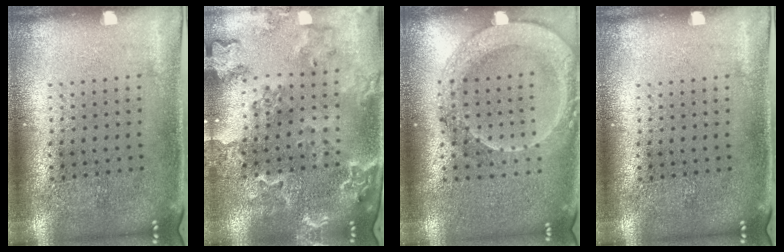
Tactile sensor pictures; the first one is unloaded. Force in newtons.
{"total": 1.9, "press": 1.9, "slide": 0.3}
{"total": 2.0, "press": 1.8, "slide": 0.7}
{"total": 0.0}